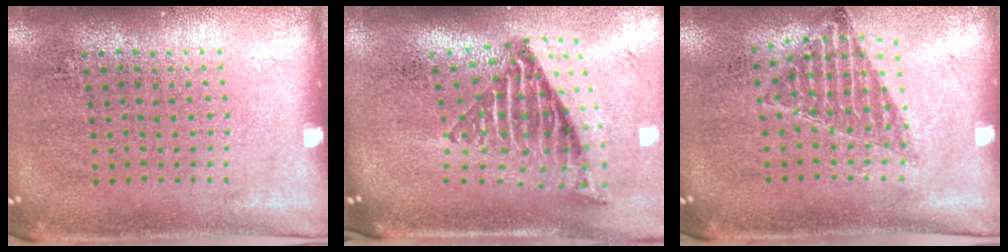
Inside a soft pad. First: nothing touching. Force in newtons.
{"total": 2.1, "press": 1.5, "slide": 1.6}
{"total": 0.9, "press": 0.9, "slide": 0.1}